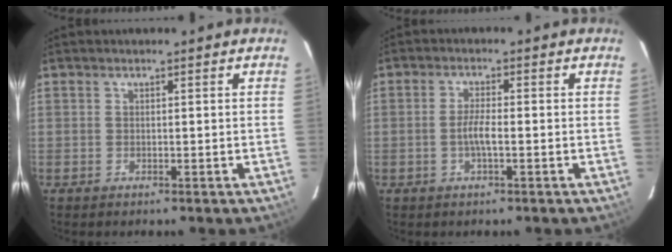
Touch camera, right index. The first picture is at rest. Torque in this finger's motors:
{"motor_torque": [0.35, 0.09, 0.41, 0.08]}